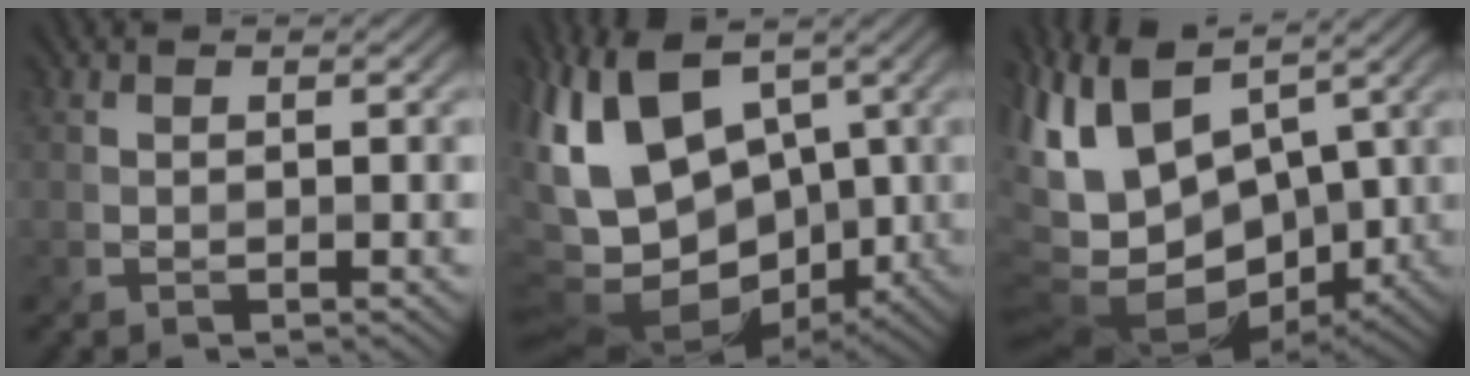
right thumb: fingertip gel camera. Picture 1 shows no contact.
{"total": 16.4, "force": [1.0, 10.5, 12.5], "torque": [-0.247, -0.019, 0.042]}
{"total": 14.6, "force": [3.0, 8.5, 11.4], "torque": [-0.259, -0.008, 0.072]}